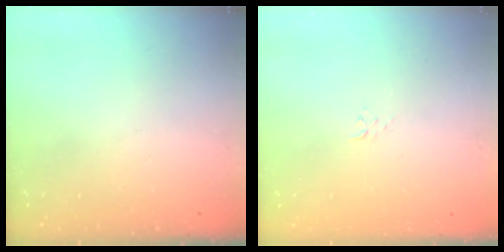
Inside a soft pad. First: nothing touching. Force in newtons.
{"total": 3.1, "press": 3.1, "slide": 0.2}